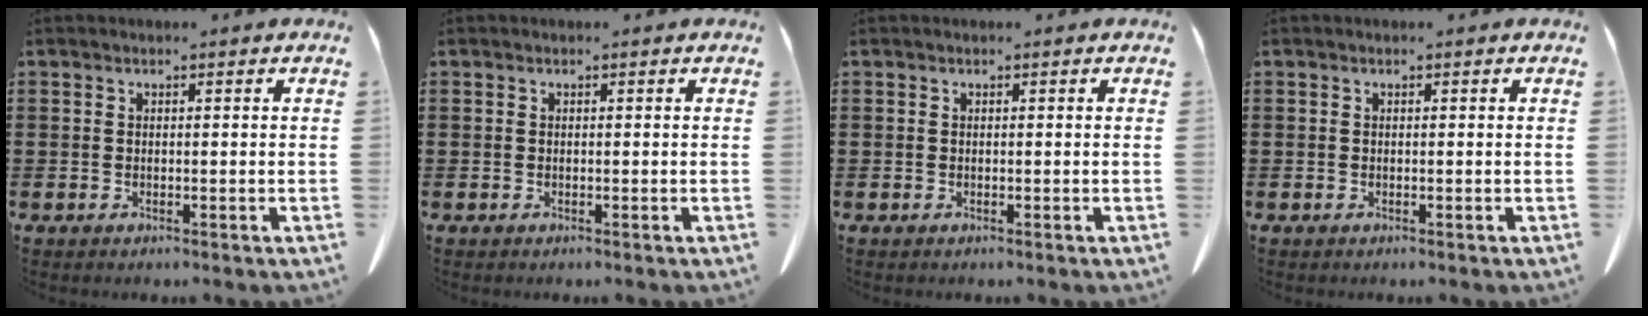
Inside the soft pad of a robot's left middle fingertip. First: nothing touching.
{"total": 0.0}
{"total": 0.0}
{"total": 0.0}